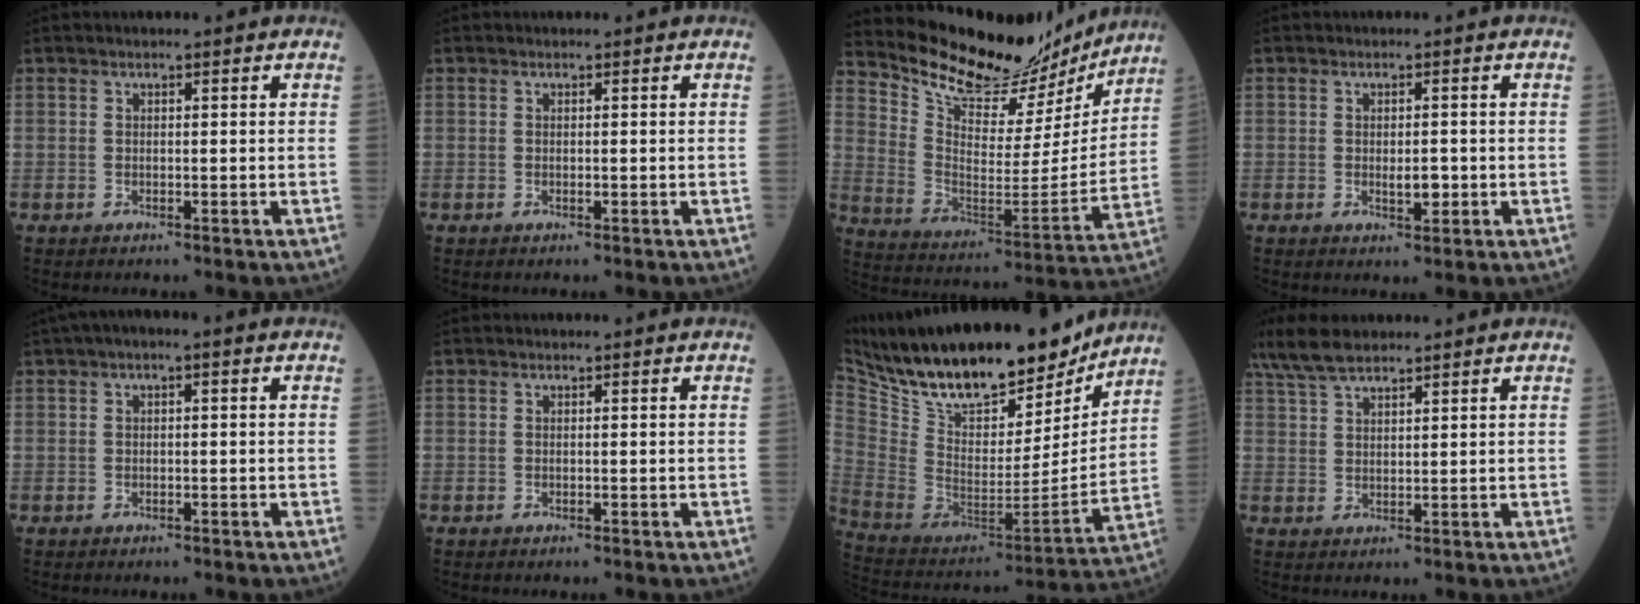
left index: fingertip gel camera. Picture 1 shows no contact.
{"total": 0.0}
{"total": 19.3, "force": [18.1, 4.5, 4.8], "torque": [-0.089, -0.043, 0.271]}
{"total": 2.2, "force": [-0.5, 1.0, 1.9], "torque": [-0.028, -0.005, -0.007]}
{"total": 2.6, "force": [0.7, 0.8, 2.3], "torque": [-0.036, 0.014, 0.006]}
{"total": 0.0}
{"total": 26.2, "force": [21.2, 8.1, 12.9], "torque": [-0.238, -0.012, 0.342]}
{"total": 7.6, "force": [6.2, 1.9, 4.0], "torque": [-0.090, 0.017, 0.123]}